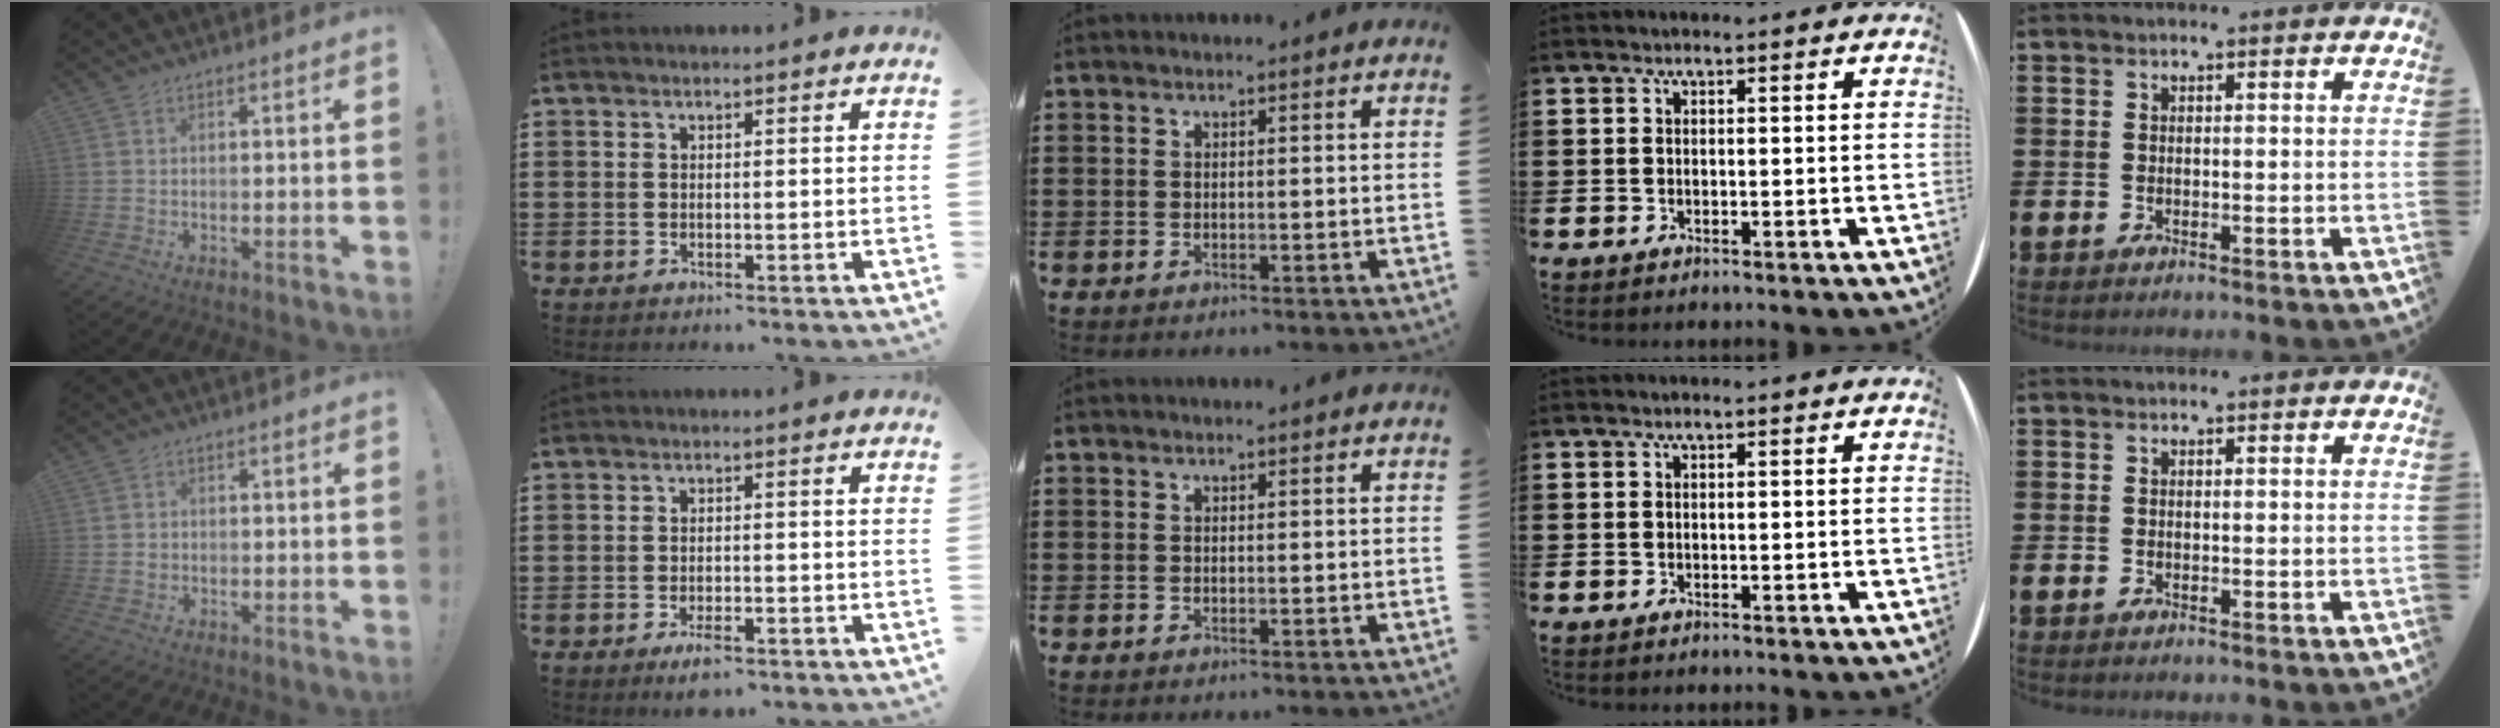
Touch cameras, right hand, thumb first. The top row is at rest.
{"thumb": {"total": 1.2, "force": [-0.3, 1.2, 0.2], "torque": [-0.005, 0.004, -0.005]}, "index": {"total": 2.7, "force": [-1.9, 0.7, 1.8], "torque": [-0.038, 0.000, -0.039]}}